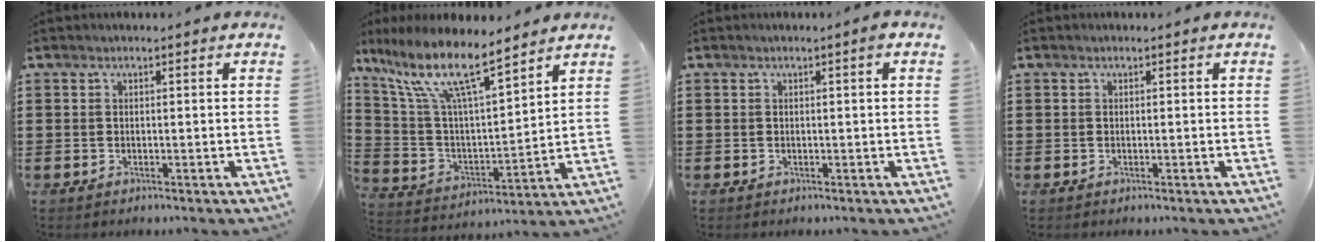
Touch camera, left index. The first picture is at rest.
{"total": 12.5, "force": [9.0, 2.3, 8.3], "torque": [-0.199, -0.050, 0.152]}
{"total": 0.8, "force": [0.2, 0.0, 0.8], "torque": [-0.014, -0.002, 0.004]}
{"total": 0.0}